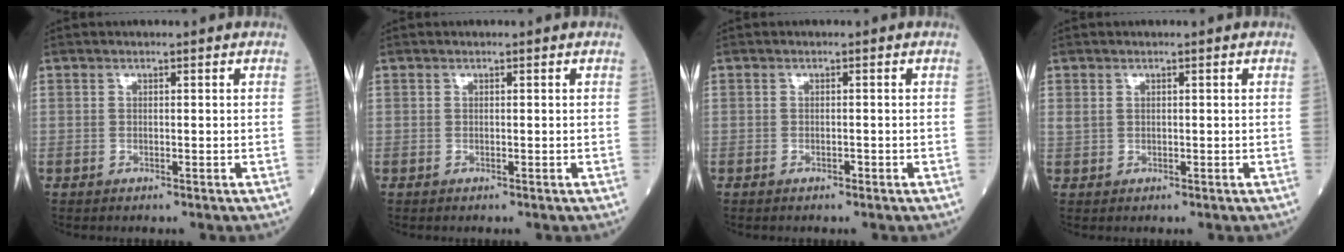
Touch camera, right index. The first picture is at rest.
{"total": 0.0}
{"total": 0.6, "force": [-0.4, 0.3, 0.4], "torque": [-0.005, 0.000, -0.005]}
{"total": 1.1, "force": [0.5, 0.8, 0.4], "torque": [-0.011, 0.008, 0.013]}